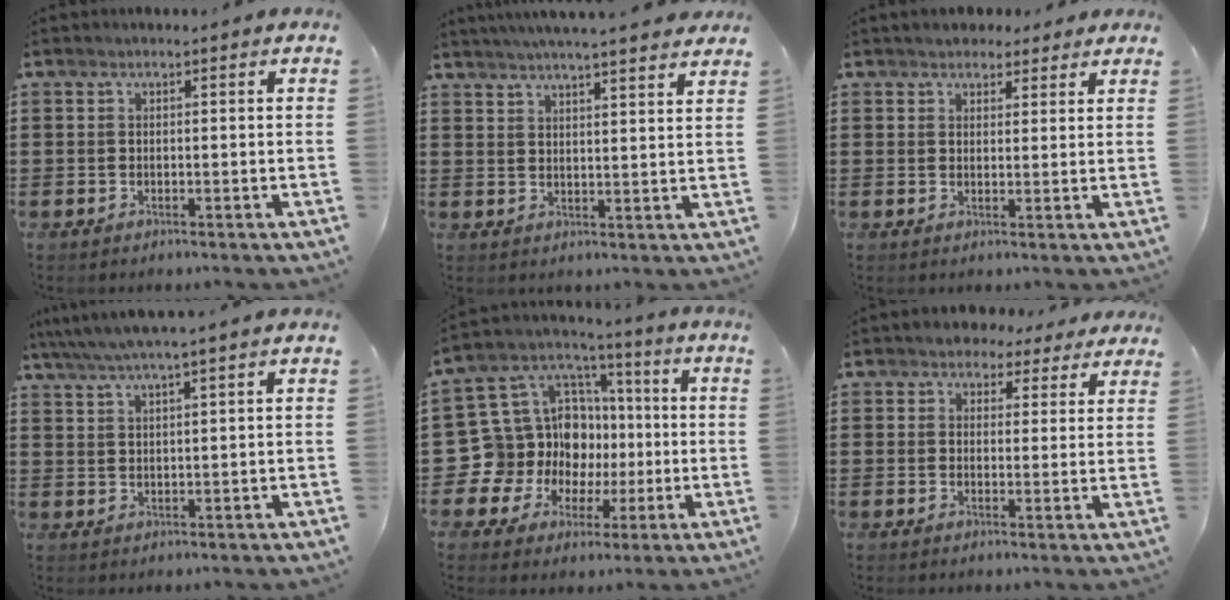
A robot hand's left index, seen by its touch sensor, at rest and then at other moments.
{"total": 4.4, "force": [4.1, -0.5, 1.5], "torque": [-0.042, -0.015, 0.072]}
{"total": 2.7, "force": [2.3, 1.4, 0.3], "torque": [-0.015, 0.004, 0.043]}
{"total": 3.7, "force": [3.0, -0.5, 2.1], "torque": [-0.049, -0.007, 0.052]}
{"total": 14.2, "force": [-1.6, 13.6, 4.0], "torque": [-0.120, -0.021, 0.000]}
{"total": 3.5, "force": [2.9, 1.9, 0.7], "torque": [-0.020, -0.002, 0.052]}